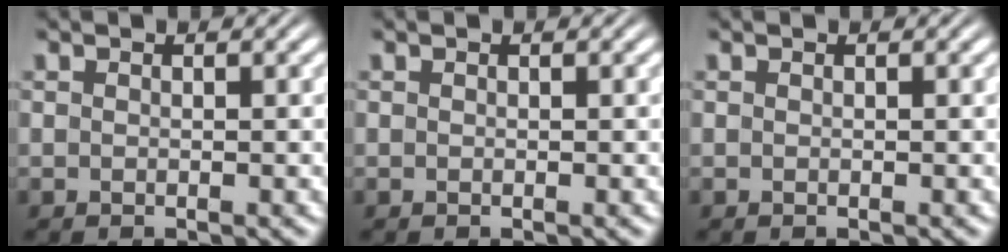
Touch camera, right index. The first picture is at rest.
{"total": 0.0}
{"total": 0.0}